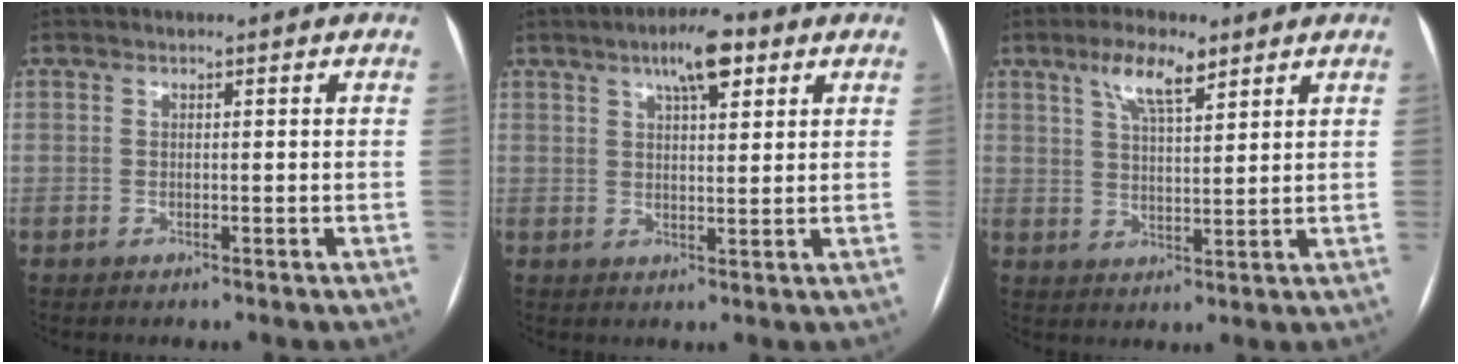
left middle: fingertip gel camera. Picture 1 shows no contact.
{"total": 6.2, "force": [3.6, 1.7, 4.8], "torque": [-0.080, 0.009, 0.054]}
{"total": 6.2, "force": [4.0, 1.6, 4.5], "torque": [-0.087, 0.007, 0.072]}